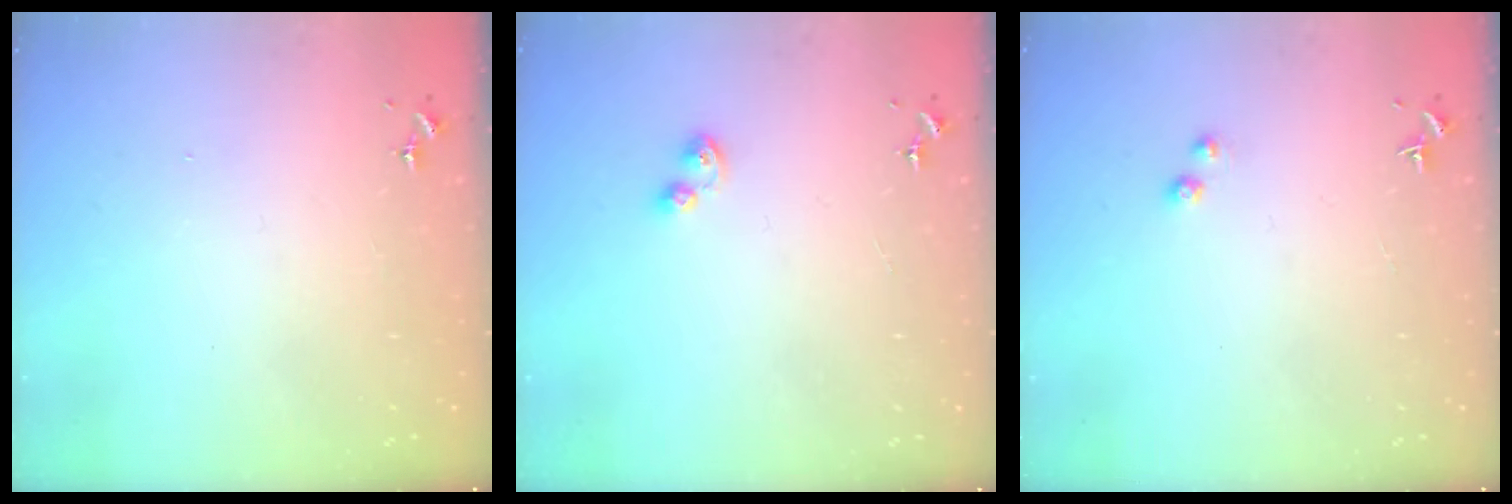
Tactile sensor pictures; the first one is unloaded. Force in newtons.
{"total": 5.3, "press": 5.2, "slide": 0.6}
{"total": 1.0, "press": 1.0, "slide": 0.1}